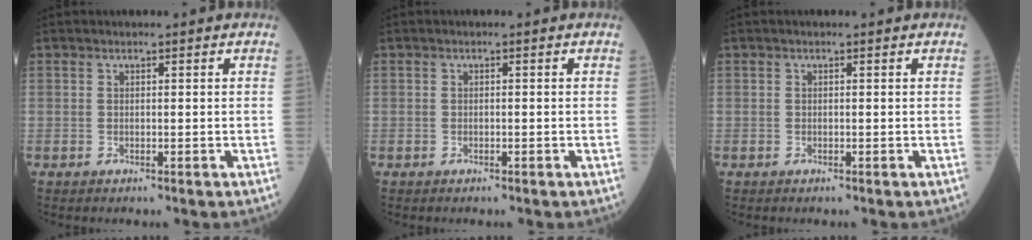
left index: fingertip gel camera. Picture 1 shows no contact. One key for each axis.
{"total": 0.0}
{"total": 0.0}